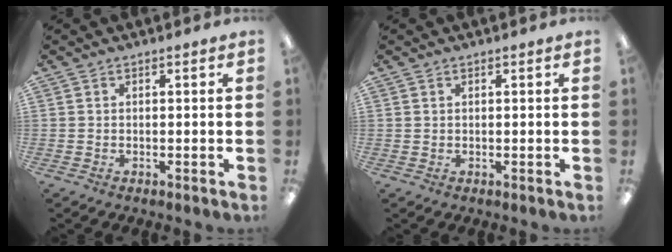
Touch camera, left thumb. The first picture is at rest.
{"total": 0.6, "force": [0.4, 0.5, 0.0], "torque": [-0.001, 0.003, 0.007]}